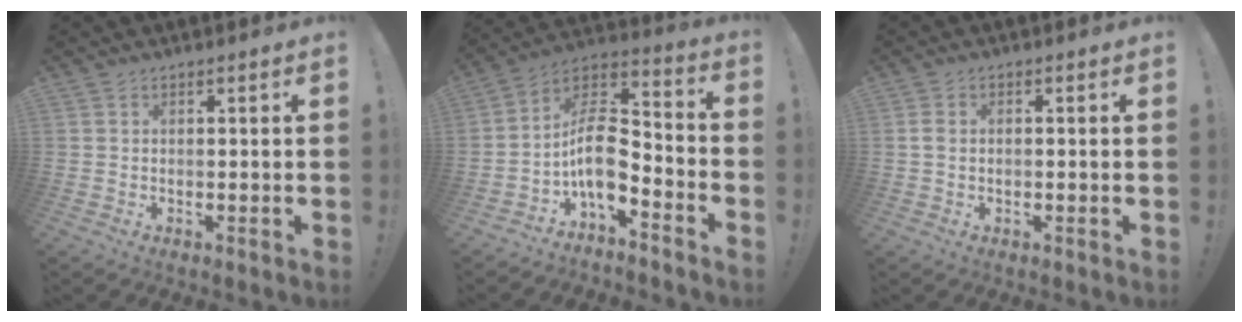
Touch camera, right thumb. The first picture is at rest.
{"total": 12.0, "force": [-3.8, 6.7, 9.2], "torque": [-0.165, 0.012, -0.066]}
{"total": 1.6, "force": [-0.1, 1.2, 1.1], "torque": [-0.019, 0.007, -0.002]}